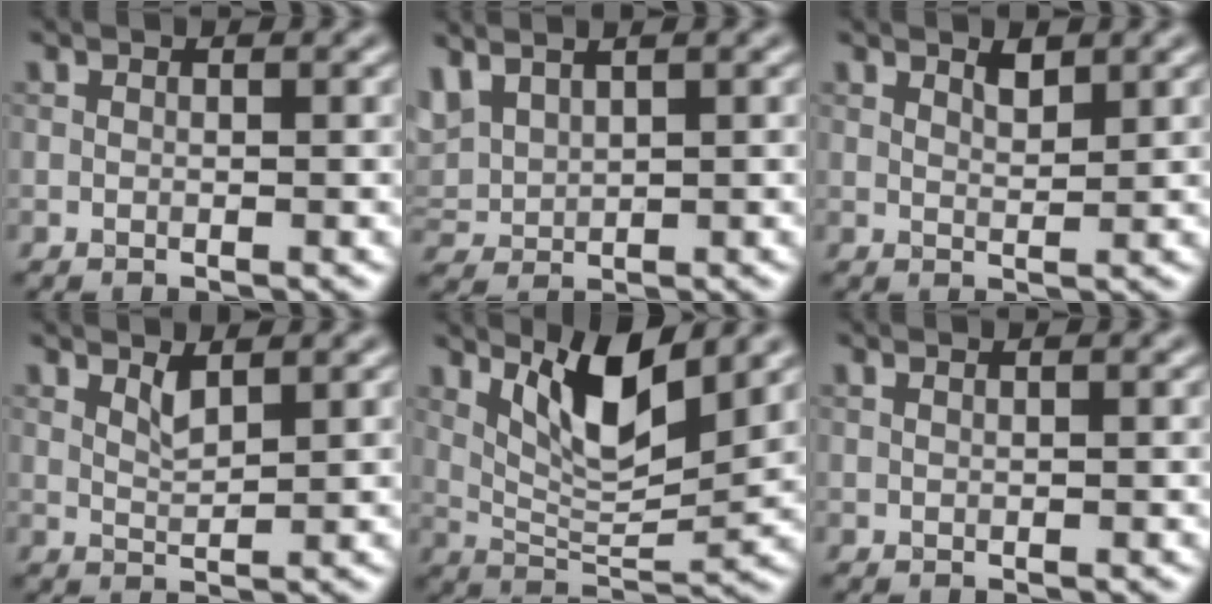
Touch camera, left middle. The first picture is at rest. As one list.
[{"total": 3.0, "force": [2.3, 1.2, 1.6], "torque": [-0.044, 0.010, 0.052]}, {"total": 1.4, "force": [1.1, 0.4, 0.8], "torque": [-0.017, -0.001, 0.019]}, {"total": 1.5, "force": [1.1, 0.3, 1.0], "torque": [-0.024, 0.000, 0.019]}, {"total": 6.6, "force": [3.4, 1.9, 5.4], "torque": [-0.102, -0.011, 0.064]}, {"total": 0.7, "force": [0.5, 0.2, 0.4], "torque": [-0.009, -0.001, 0.001]}]